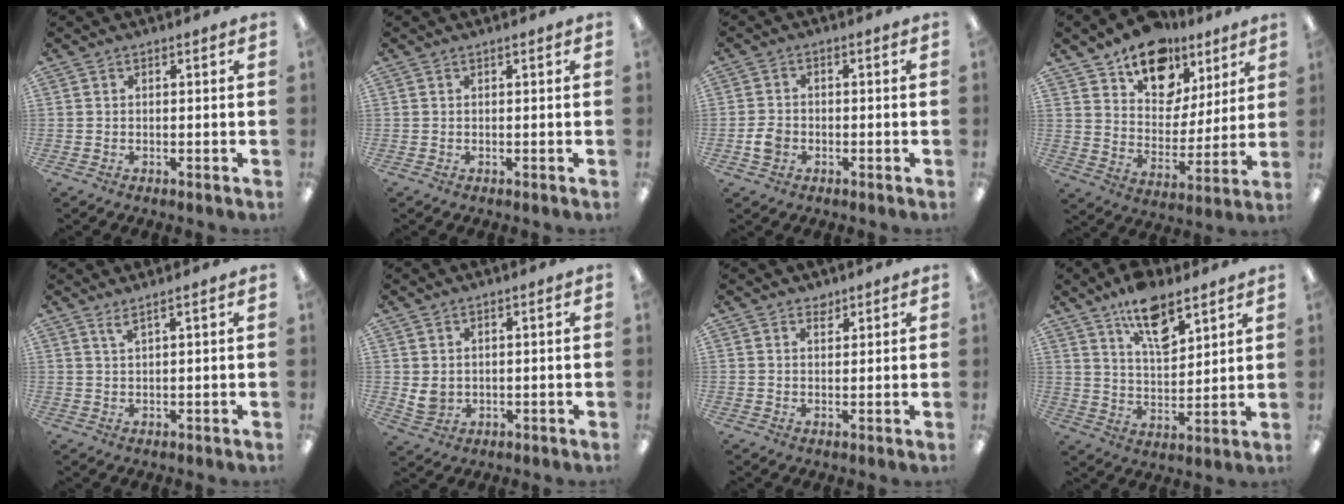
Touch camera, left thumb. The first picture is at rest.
{"total": 0.0}
{"total": 3.8, "force": [-1.5, 3.1, 1.7], "torque": [-0.032, 0.006, -0.027]}
{"total": 15.3, "force": [10.7, 9.7, 5.1], "torque": [-0.077, -0.067, 0.197]}
{"total": 2.2, "force": [1.8, -0.2, 1.3], "torque": [-0.030, -0.002, 0.032]}
{"total": 3.2, "force": [1.4, 2.7, 1.1], "torque": [-0.016, -0.006, 0.028]}
{"total": 2.0, "force": [1.7, 1.0, 0.1], "torque": [0.013, -0.011, 0.029]}
{"total": 11.9, "force": [8.2, 5.2, 6.7], "torque": [-0.105, -0.040, 0.144]}